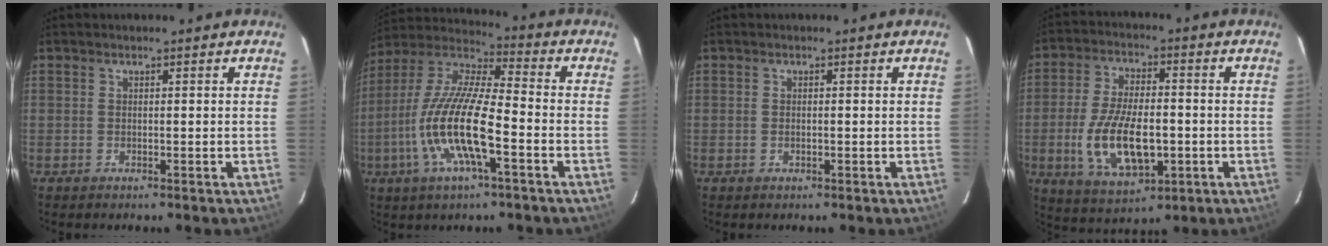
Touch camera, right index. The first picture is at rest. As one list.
[{"total": 16.8, "force": [-5.4, 3.7, 15.4], "torque": [-0.312, -0.008, -0.113]}, {"total": 0.6, "force": [-0.1, 0.4, 0.5], "torque": [-0.010, 0.001, -0.002]}, {"total": 14.5, "force": [-3.1, 6.7, 12.5], "torque": [-0.252, -0.010, -0.046]}]